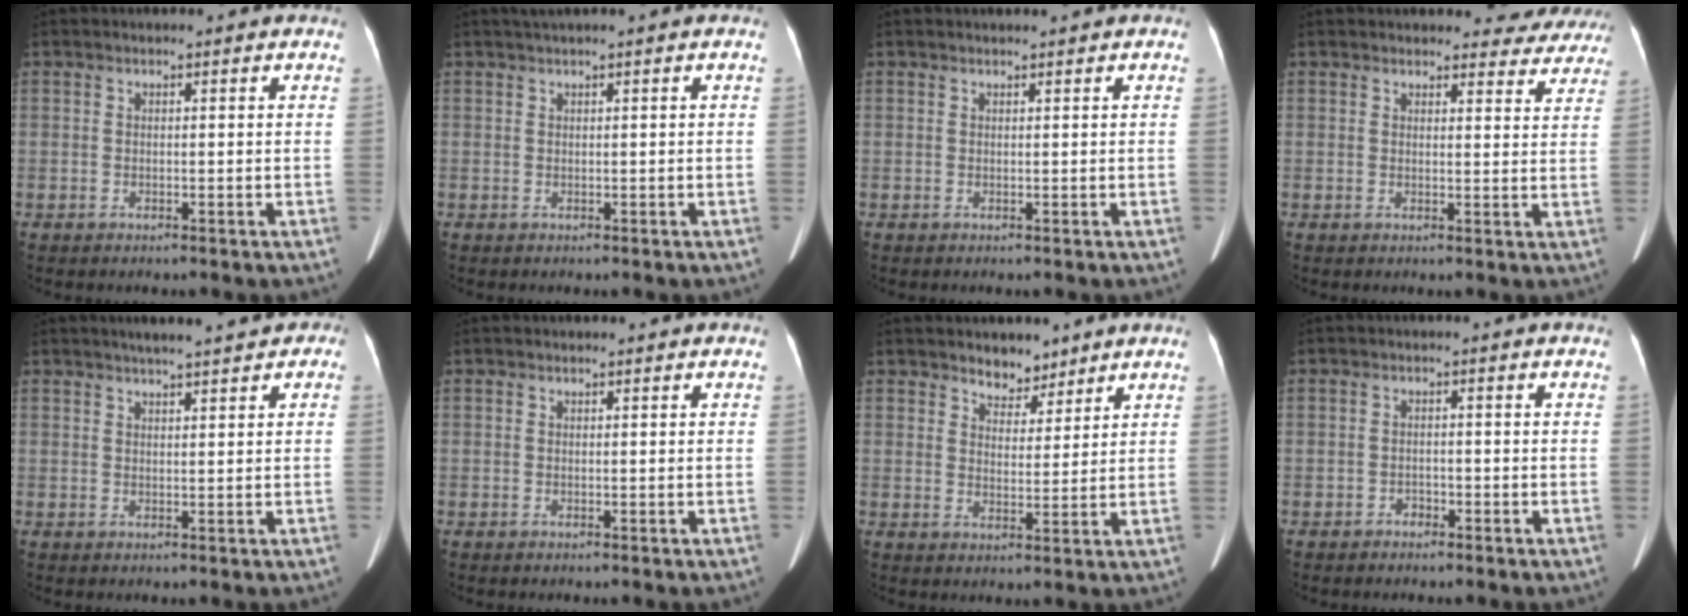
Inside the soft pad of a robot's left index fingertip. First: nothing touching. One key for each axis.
{"total": 0.6, "fx": 0.4, "fy": 0.1, "fz": 0.5, "tx": -0.010, "ty": 0.015, "tz": 0.012}
{"total": 1.0, "fx": 0.9, "fy": 0.2, "fz": 0.4, "tx": -0.005, "ty": 0.019, "tz": 0.014}
{"total": 8.3, "fx": 7.8, "fy": 2.6, "fz": 0.6, "tx": 0.034, "ty": -0.011, "tz": 0.060}
{"total": 6.1, "fx": 4.1, "fy": 1.5, "fz": 4.2, "tx": -0.052, "ty": 0.025, "tz": 0.050}
{"total": 0.0}
{"total": 4.0, "fx": 3.3, "fy": 2.0, "fz": 1.0, "tx": -0.011, "ty": 0.000, "tz": 0.055}
{"total": 1.3, "fx": -1.1, "fy": 0.7, "fz": 0.2, "tx": 0.000, "ty": 0.003, "tz": -0.018}